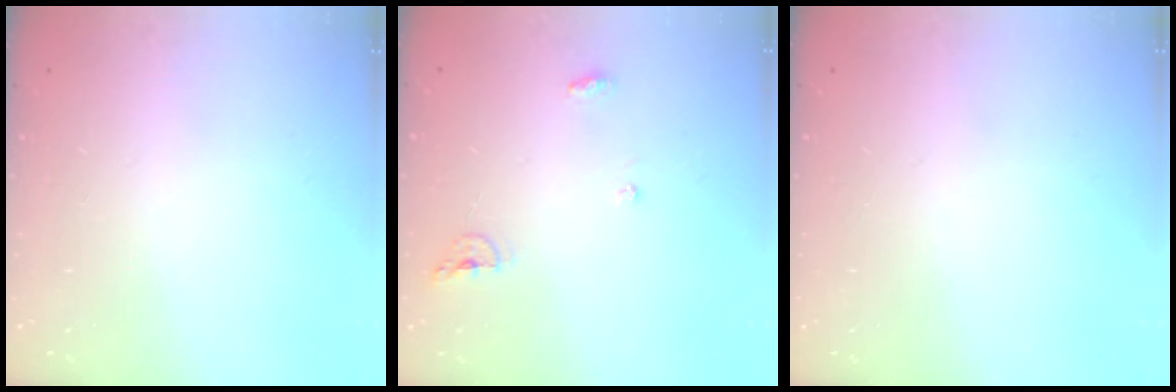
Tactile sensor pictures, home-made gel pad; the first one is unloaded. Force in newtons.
{"total": 6.8, "press": 6.7, "slide": 0.6}
{"total": 0.0}